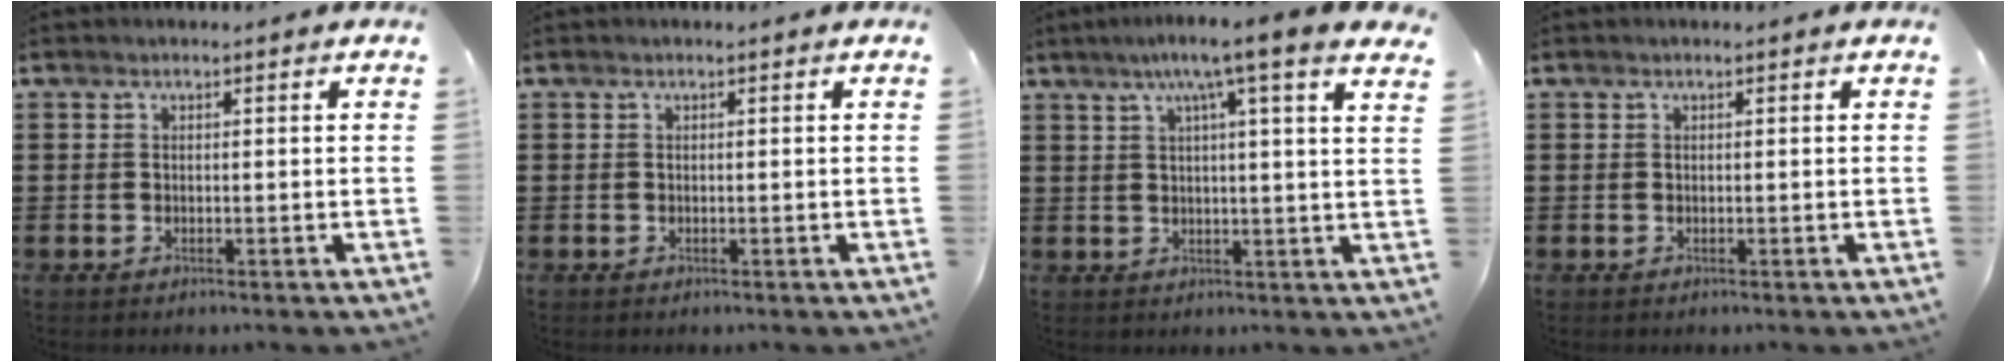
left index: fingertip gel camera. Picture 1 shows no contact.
{"total": 0.0}
{"total": 6.6, "force": [4.1, -0.8, 5.2], "torque": [-0.105, -0.012, 0.063]}
{"total": 0.0}